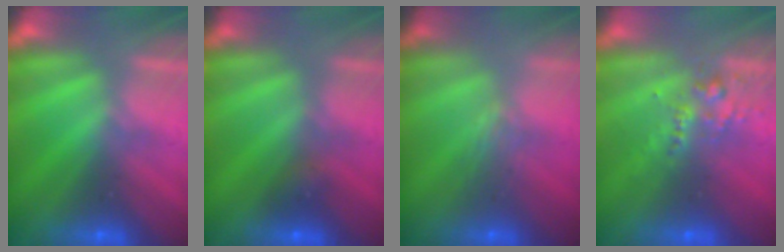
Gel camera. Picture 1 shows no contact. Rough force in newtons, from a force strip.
{"total": 2.2}
{"total": 2.9}
{"total": 2.6}